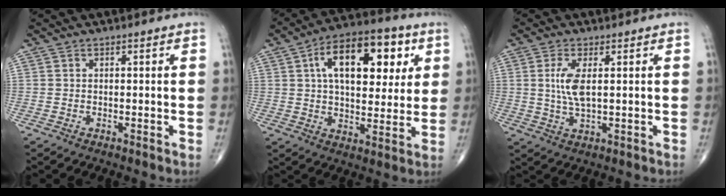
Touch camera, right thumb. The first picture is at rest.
{"total": 18.8, "force": [6.0, 10.0, 14.7], "torque": [-0.187, 0.003, 0.088]}
{"total": 5.7, "force": [1.1, 2.0, 5.2], "torque": [-0.119, -0.008, 0.025]}